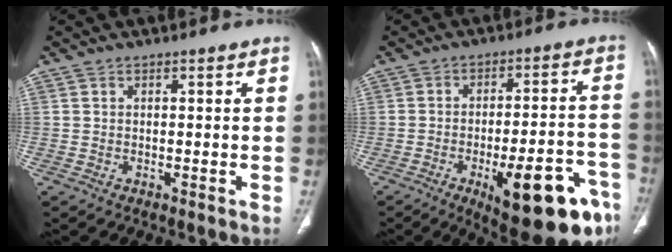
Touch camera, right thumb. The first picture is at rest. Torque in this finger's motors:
{"motor_torque": [2.62, 2.39, 1.73, -1.02, 0.15]}